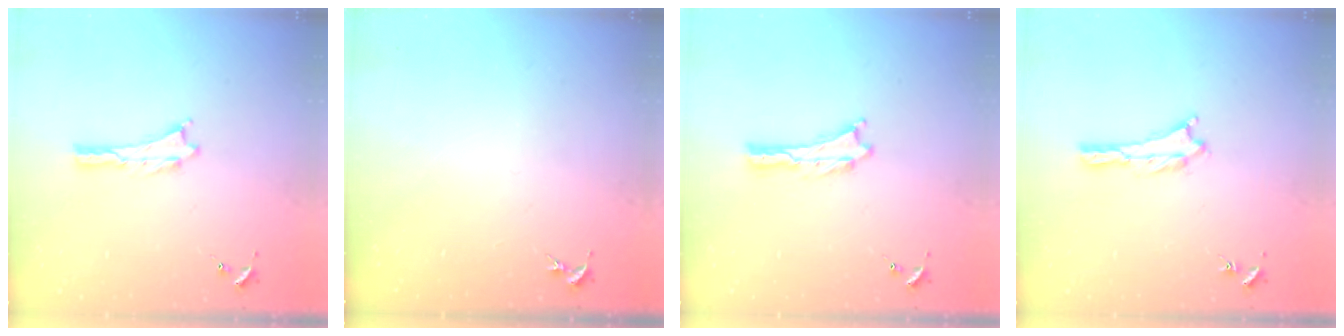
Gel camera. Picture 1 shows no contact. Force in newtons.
{"total": 0.0}
{"total": 0.0}
{"total": 0.0}